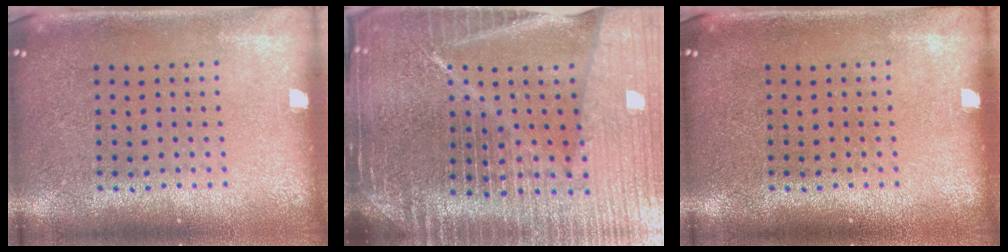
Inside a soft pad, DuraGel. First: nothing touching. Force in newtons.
{"total": 7.1, "press": 6.0, "slide": 3.7}
{"total": 0.0}